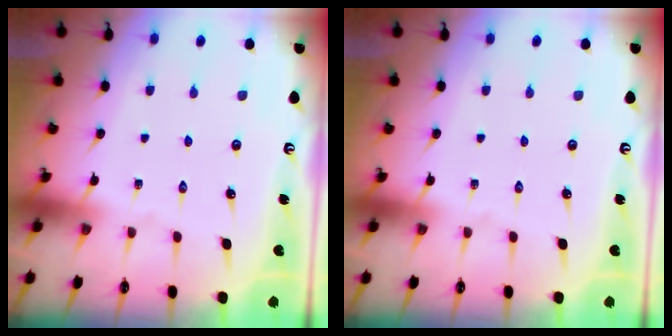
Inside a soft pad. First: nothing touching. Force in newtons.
{"total": 0.0}